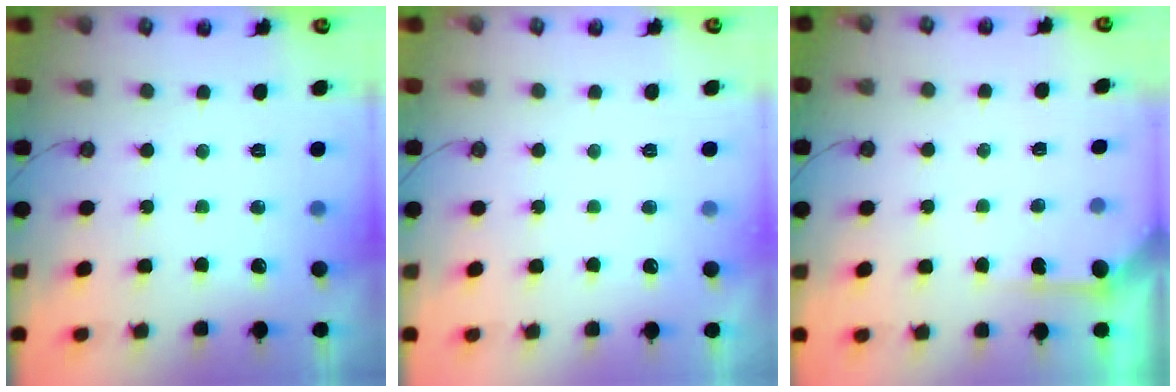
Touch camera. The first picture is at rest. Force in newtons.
{"total": 0.0}
{"total": 3.9, "press": 3.9, "slide": 0.4}